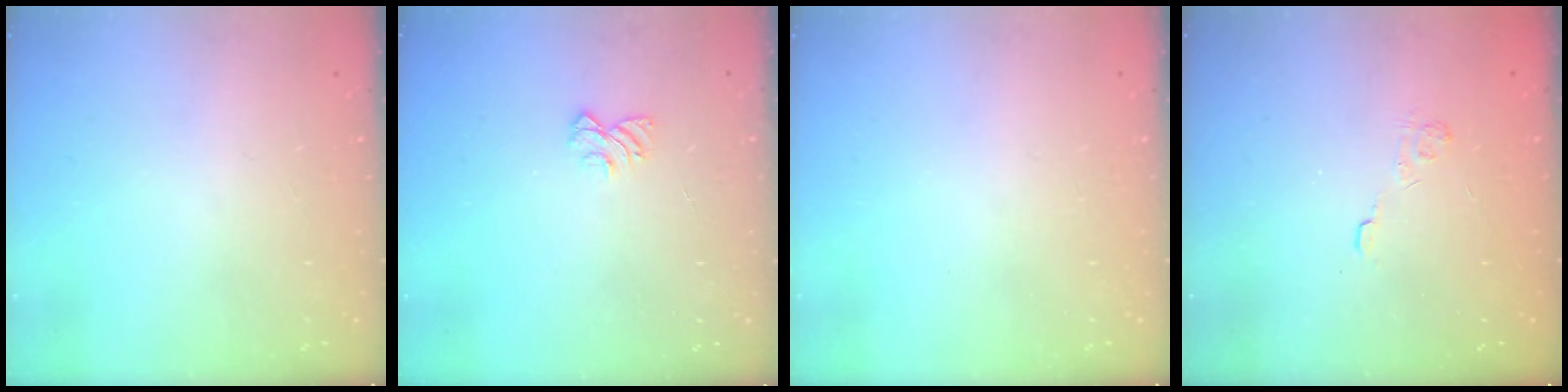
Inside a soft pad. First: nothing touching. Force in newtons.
{"total": 4.4, "press": 4.4, "slide": 0.4}
{"total": 0.0}
{"total": 2.4, "press": 1.9, "slide": 1.5}